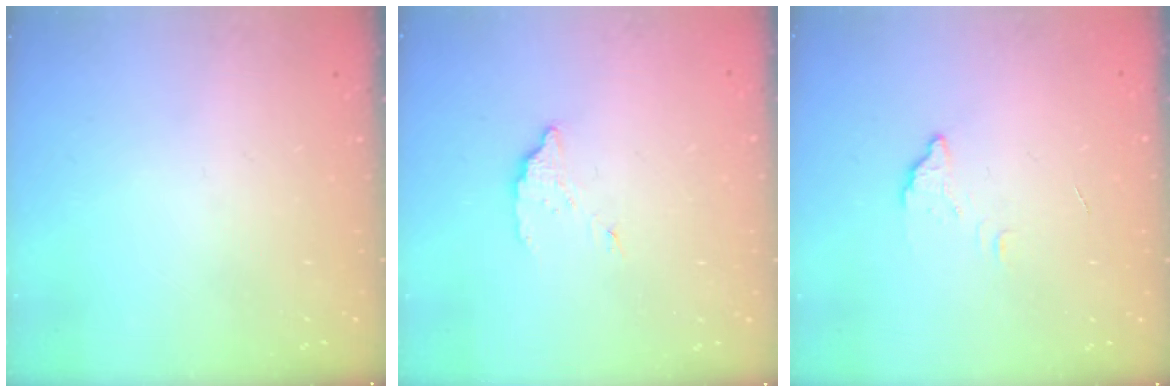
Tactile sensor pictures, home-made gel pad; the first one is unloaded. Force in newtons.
{"total": 2.9, "press": 2.9, "slide": 0.2}
{"total": 2.8, "press": 2.8, "slide": 0.2}